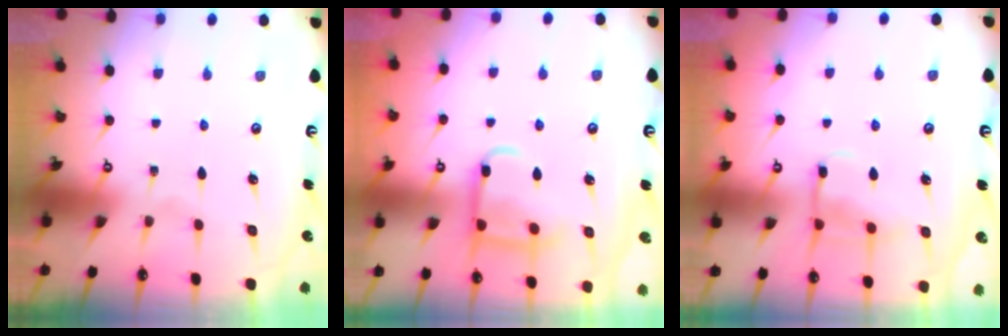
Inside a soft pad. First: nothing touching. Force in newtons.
{"total": 11.8, "press": 11.7, "slide": 1.2}
{"total": 9.9, "press": 9.8, "slide": 0.8}